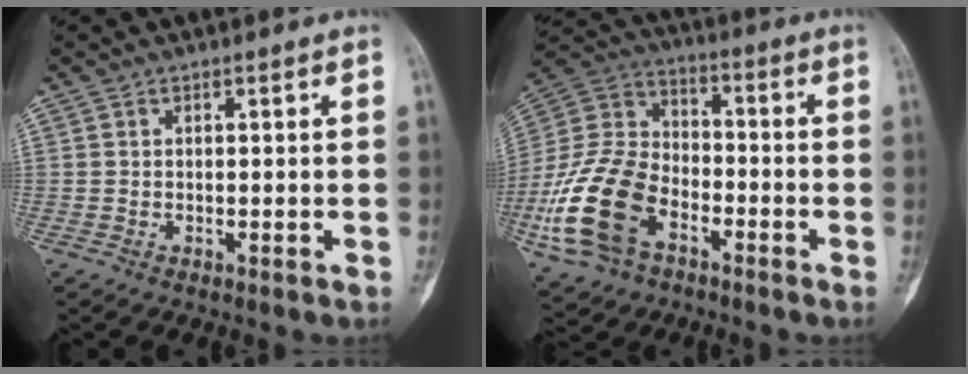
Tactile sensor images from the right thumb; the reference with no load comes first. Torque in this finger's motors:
{"motor_torque": [0.43, 0.60, 1.94, -0.83, 0.56]}